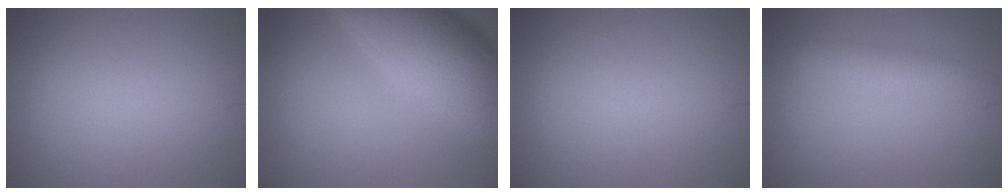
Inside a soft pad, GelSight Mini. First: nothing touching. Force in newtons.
{"total": 12.3, "press": 12.3, "slide": 0.5}
{"total": 0.0}
{"total": 2.3, "press": 2.3, "slide": 0.1}